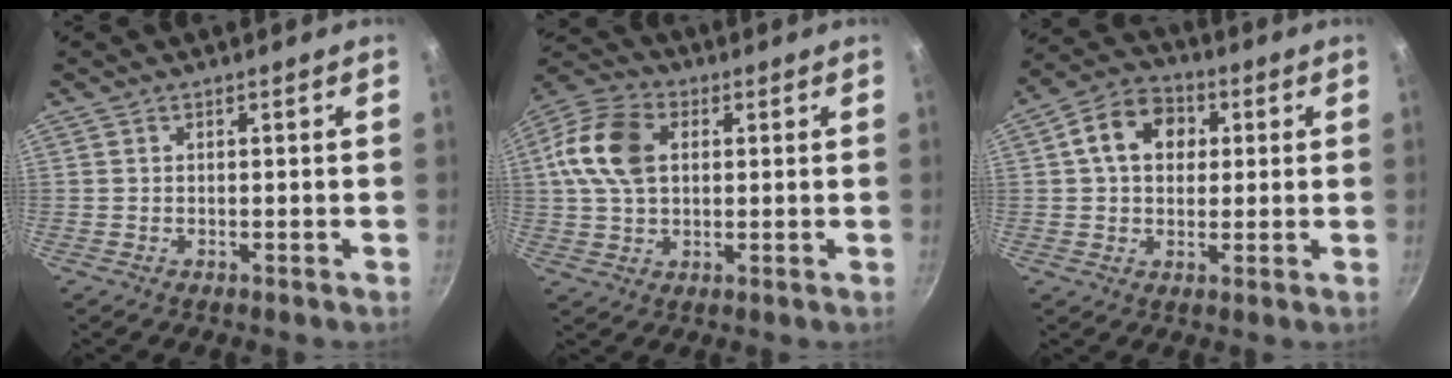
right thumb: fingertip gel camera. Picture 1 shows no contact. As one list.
[{"total": 13.1, "force": [2.3, 9.0, 9.3], "torque": [-0.166, 0.016, 0.027]}, {"total": 10.5, "force": [2.3, 8.0, 6.4], "torque": [-0.082, 0.016, 0.024]}]